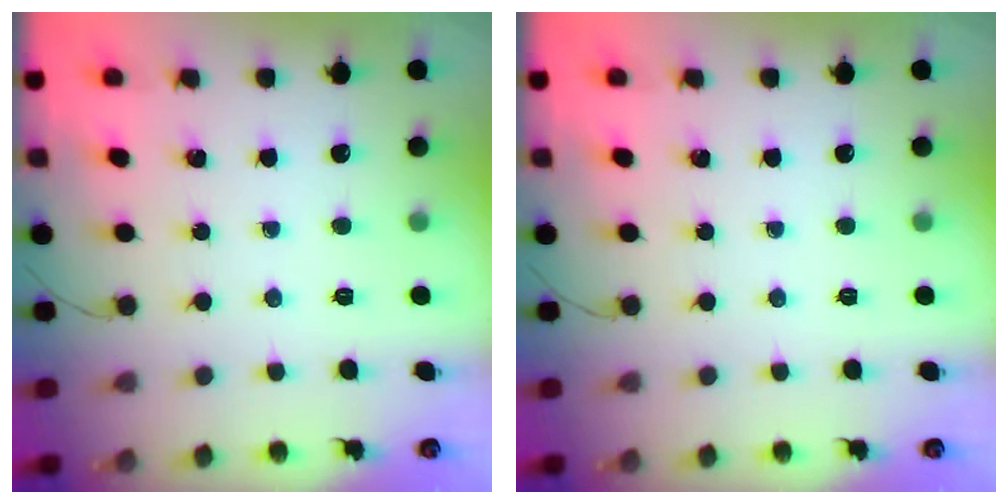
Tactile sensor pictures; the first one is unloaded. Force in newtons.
{"total": 0.0}